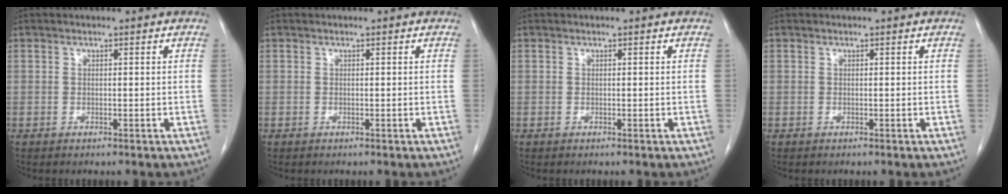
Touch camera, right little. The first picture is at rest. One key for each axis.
{"total": 0.0}
{"total": 0.0}
{"total": 0.0}